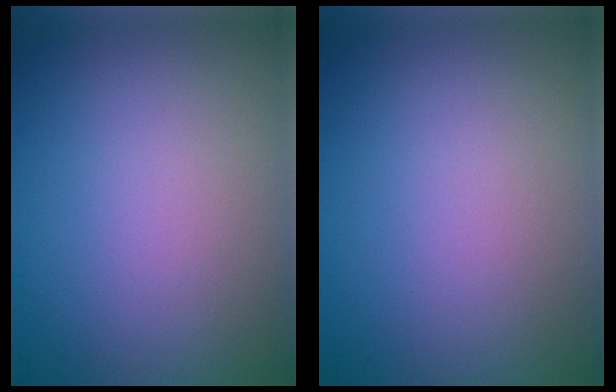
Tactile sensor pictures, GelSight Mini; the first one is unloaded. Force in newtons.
{"total": 0.0}